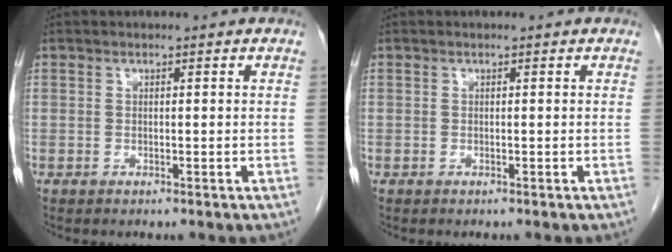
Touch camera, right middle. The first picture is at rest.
{"total": 0.0}